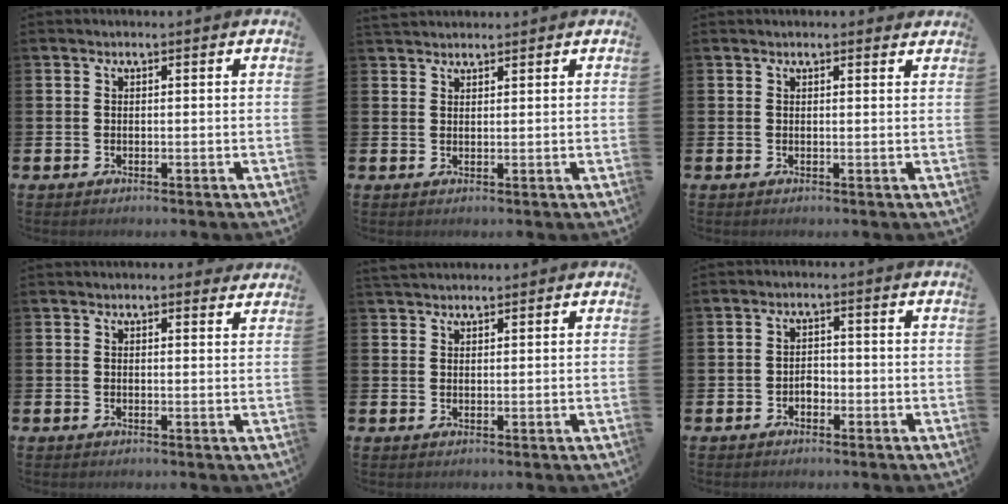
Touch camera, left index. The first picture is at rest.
{"total": 1.9, "force": [1.9, 0.6, 0.1], "torque": [0.008, -0.006, 0.033]}
{"total": 0.9, "force": [0.9, 0.1, 0.1], "torque": [0.009, -0.003, 0.014]}
{"total": 1.6, "force": [1.6, 0.2, 0.0], "torque": [0.001, -0.006, 0.028]}
{"total": 2.1, "force": [2.0, 0.6, 0.2], "torque": [0.005, -0.008, 0.036]}
{"total": 1.6, "force": [-0.9, 1.2, 0.7], "torque": [-0.009, 0.001, -0.021]}